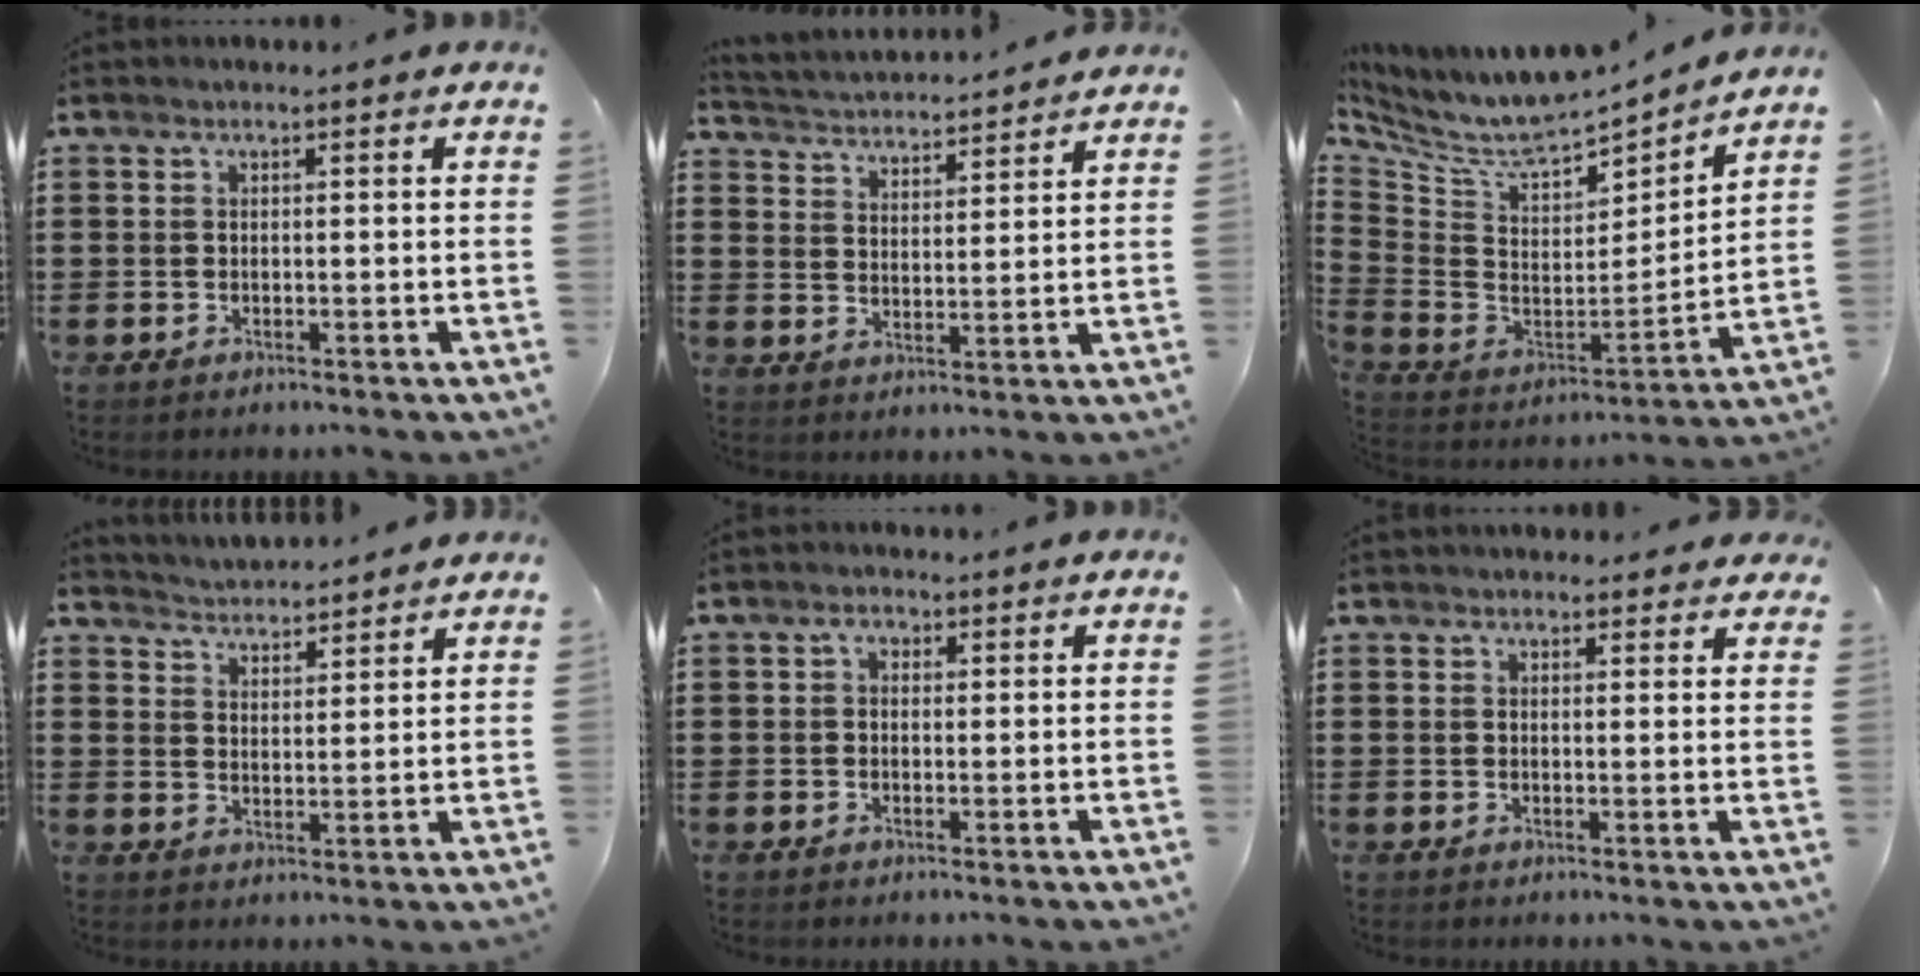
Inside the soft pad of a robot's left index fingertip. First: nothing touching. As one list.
[{"total": 3.2, "force": [3.2, 0.0, -0.2], "torque": [-0.017, -0.024, 0.051]}, {"total": 7.4, "force": [6.5, 1.9, 2.9], "torque": [-0.094, -0.058, 0.108]}, {"total": 3.8, "force": [3.8, 0.0, -0.5], "torque": [-0.006, -0.020, 0.066]}, {"total": 1.5, "force": [0.3, 1.2, 0.9], "torque": [-0.013, 0.006, 0.001]}, {"total": 2.1, "force": [2.0, 0.6, 0.2], "torque": [-0.010, 0.002, 0.039]}]